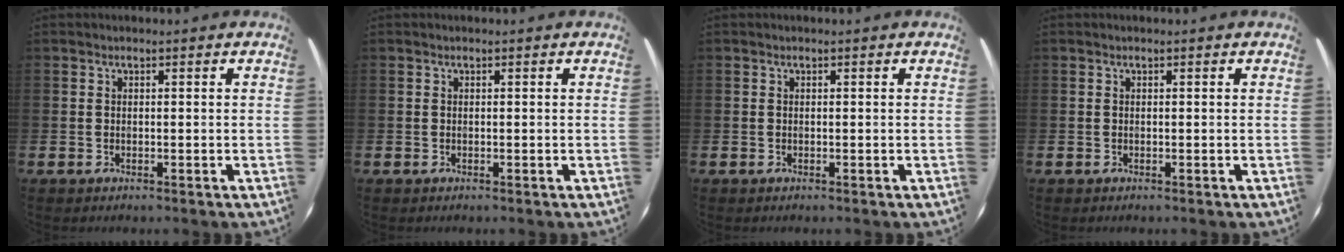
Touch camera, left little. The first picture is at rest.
{"total": 0.0}
{"total": 0.0}
{"total": 0.0}